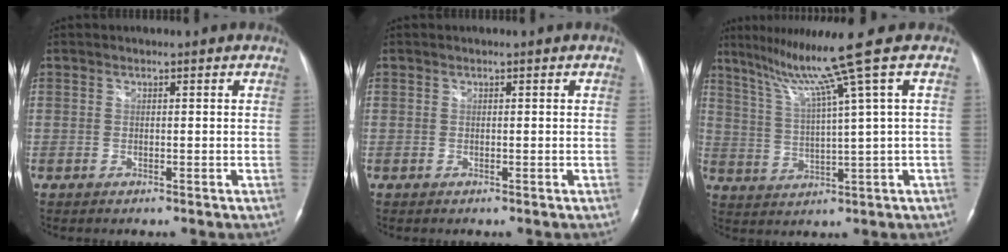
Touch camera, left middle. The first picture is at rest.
{"total": 0.0}
{"total": 10.0, "force": [6.2, -3.5, 7.0], "torque": [-0.121, -0.002, 0.109]}